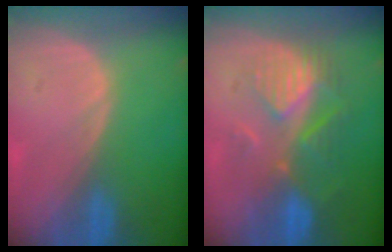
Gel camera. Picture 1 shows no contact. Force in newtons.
{"total": 8.3, "press": 8.0, "slide": 2.3}